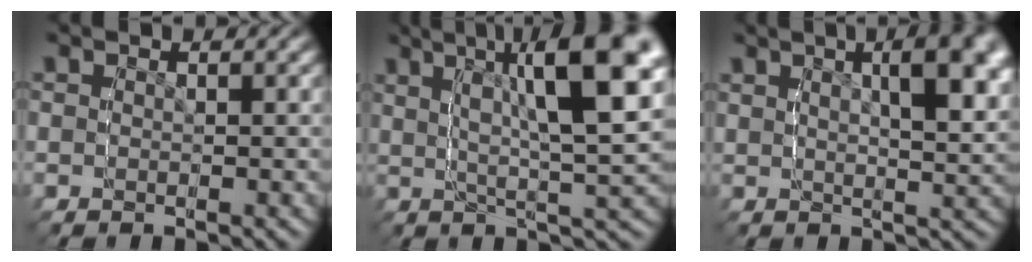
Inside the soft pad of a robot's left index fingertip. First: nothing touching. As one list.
[{"total": 7.3, "force": [4.1, -0.6, 6.0], "torque": [-0.093, 0.050, 0.051]}, {"total": 2.6, "force": [1.9, -1.1, 1.3], "torque": [-0.012, 0.034, 0.026]}]